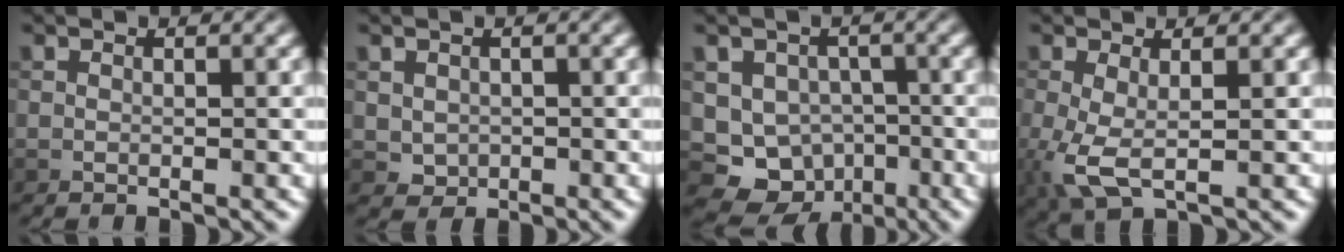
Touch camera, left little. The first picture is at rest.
{"total": 1.5, "force": [0.0, 1.4, 0.7], "torque": [-0.015, -0.008, 0.002]}
{"total": 8.4, "force": [-3.2, 7.3, 2.5], "torque": [-0.031, -0.017, -0.059]}
{"total": 3.4, "force": [-0.3, 1.3, 3.2], "torque": [-0.086, -0.010, -0.008]}